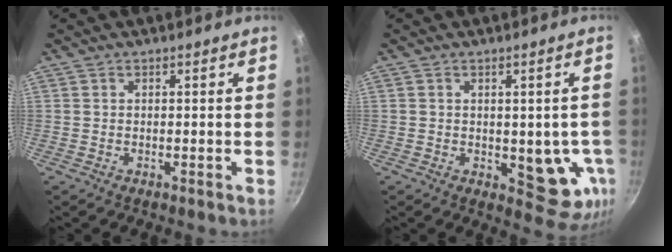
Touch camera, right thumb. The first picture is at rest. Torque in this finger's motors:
{"motor_torque": [3.28, 1.72, 0.86, -0.65, 0.36]}